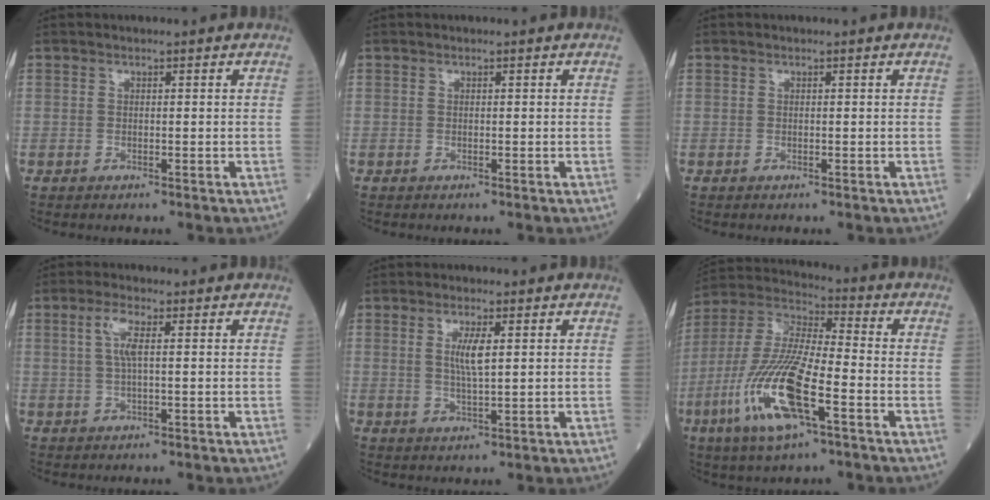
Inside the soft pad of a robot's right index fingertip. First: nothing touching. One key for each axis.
{"total": 0.0}
{"total": 0.0}
{"total": 3.6, "fx": 0.9, "fy": 0.7, "fz": 3.4, "tx": -0.074, "ty": 0.009, "tz": 0.018}
{"total": 3.8, "fx": 1.0, "fy": 0.4, "fz": 3.7, "tx": -0.074, "ty": -0.004, "tz": 0.017}
{"total": 16.8, "fx": -6.3, "fy": 3.4, "fz": 15.2, "tx": -0.326, "ty": -0.018, "tz": -0.118}